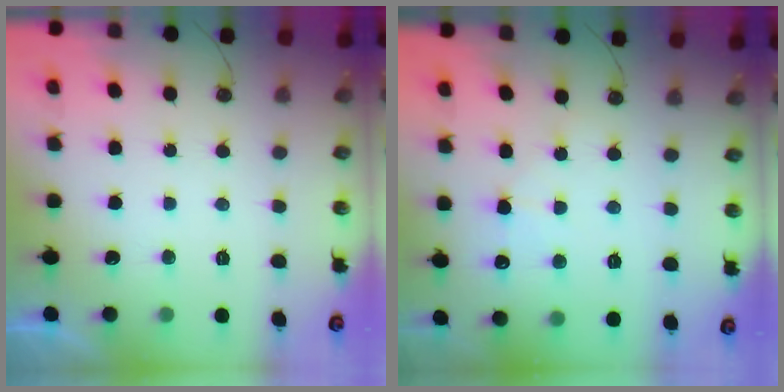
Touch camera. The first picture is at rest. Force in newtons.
{"total": 3.2, "press": 3.1, "slide": 0.4}